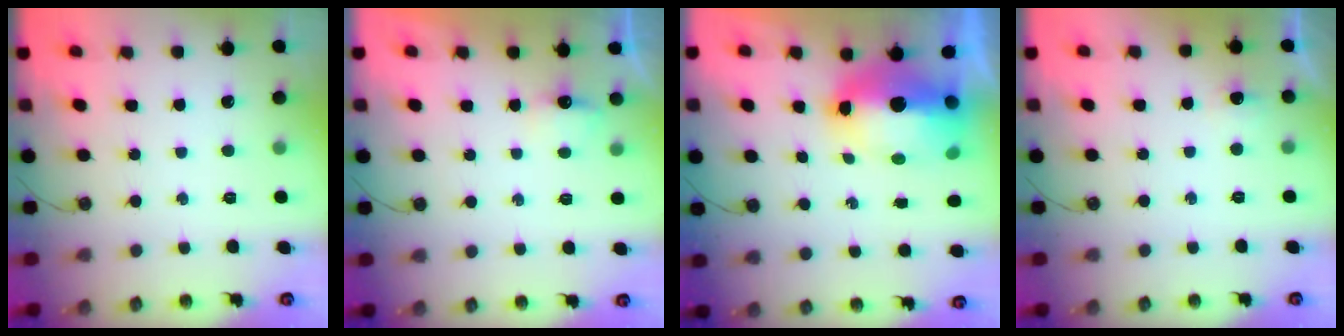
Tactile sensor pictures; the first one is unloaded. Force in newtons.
{"total": 4.6, "press": 4.5, "slide": 0.6}
{"total": 14.7, "press": 14.6, "slide": 1.9}
{"total": 4.9, "press": 4.4, "slide": 2.0}